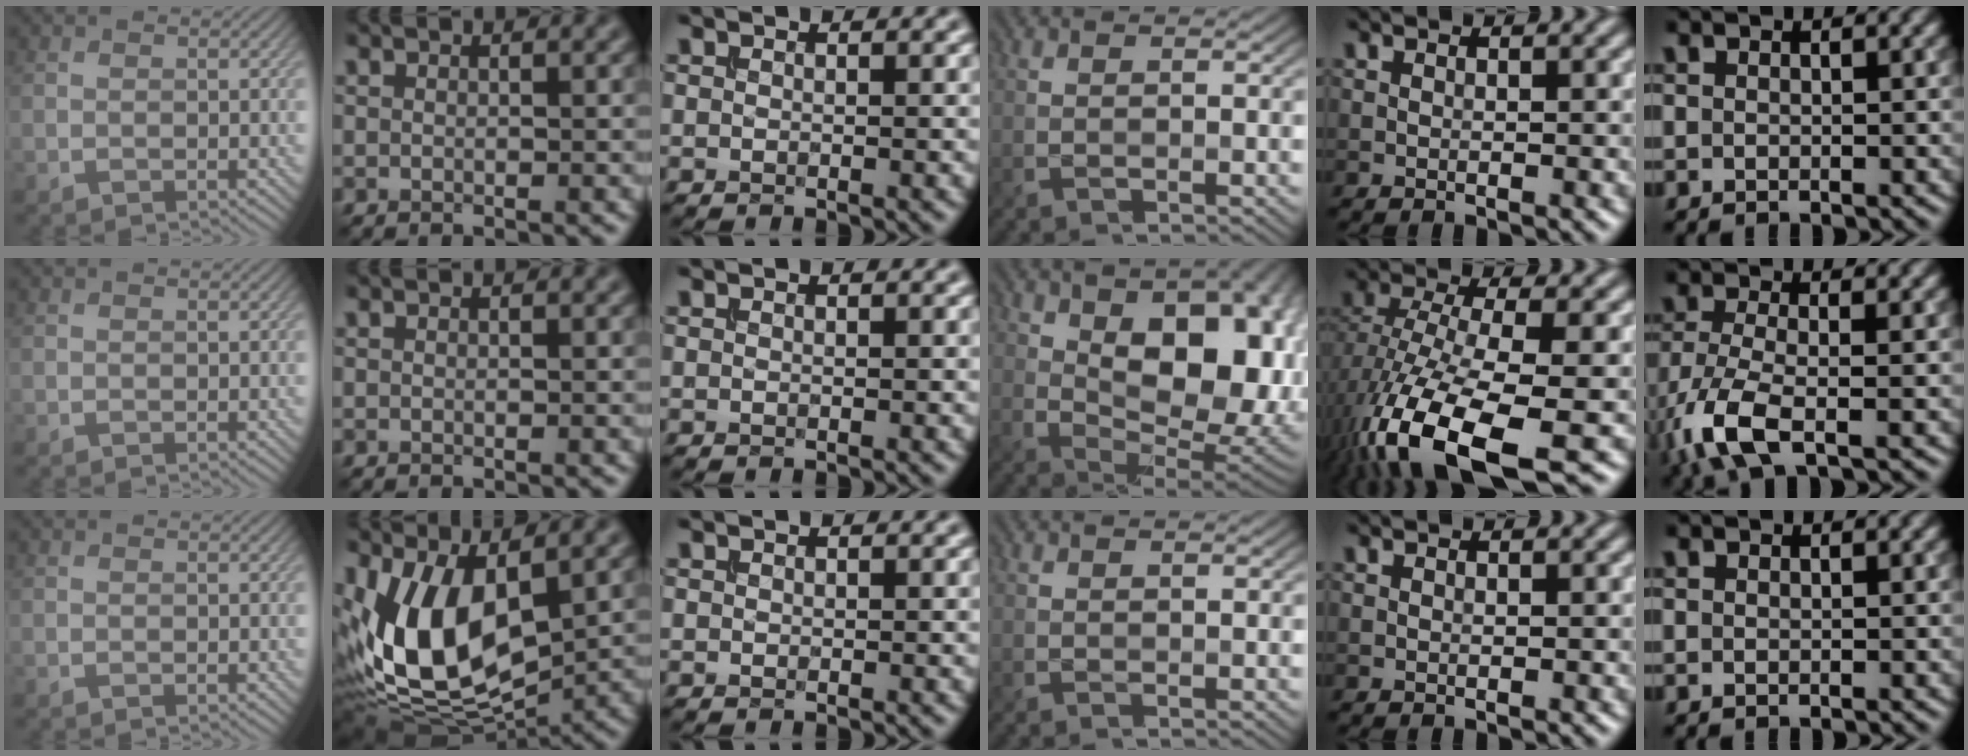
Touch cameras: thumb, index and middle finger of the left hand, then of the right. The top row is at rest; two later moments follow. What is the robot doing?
{"motion": "insert", "object": "drawer"}